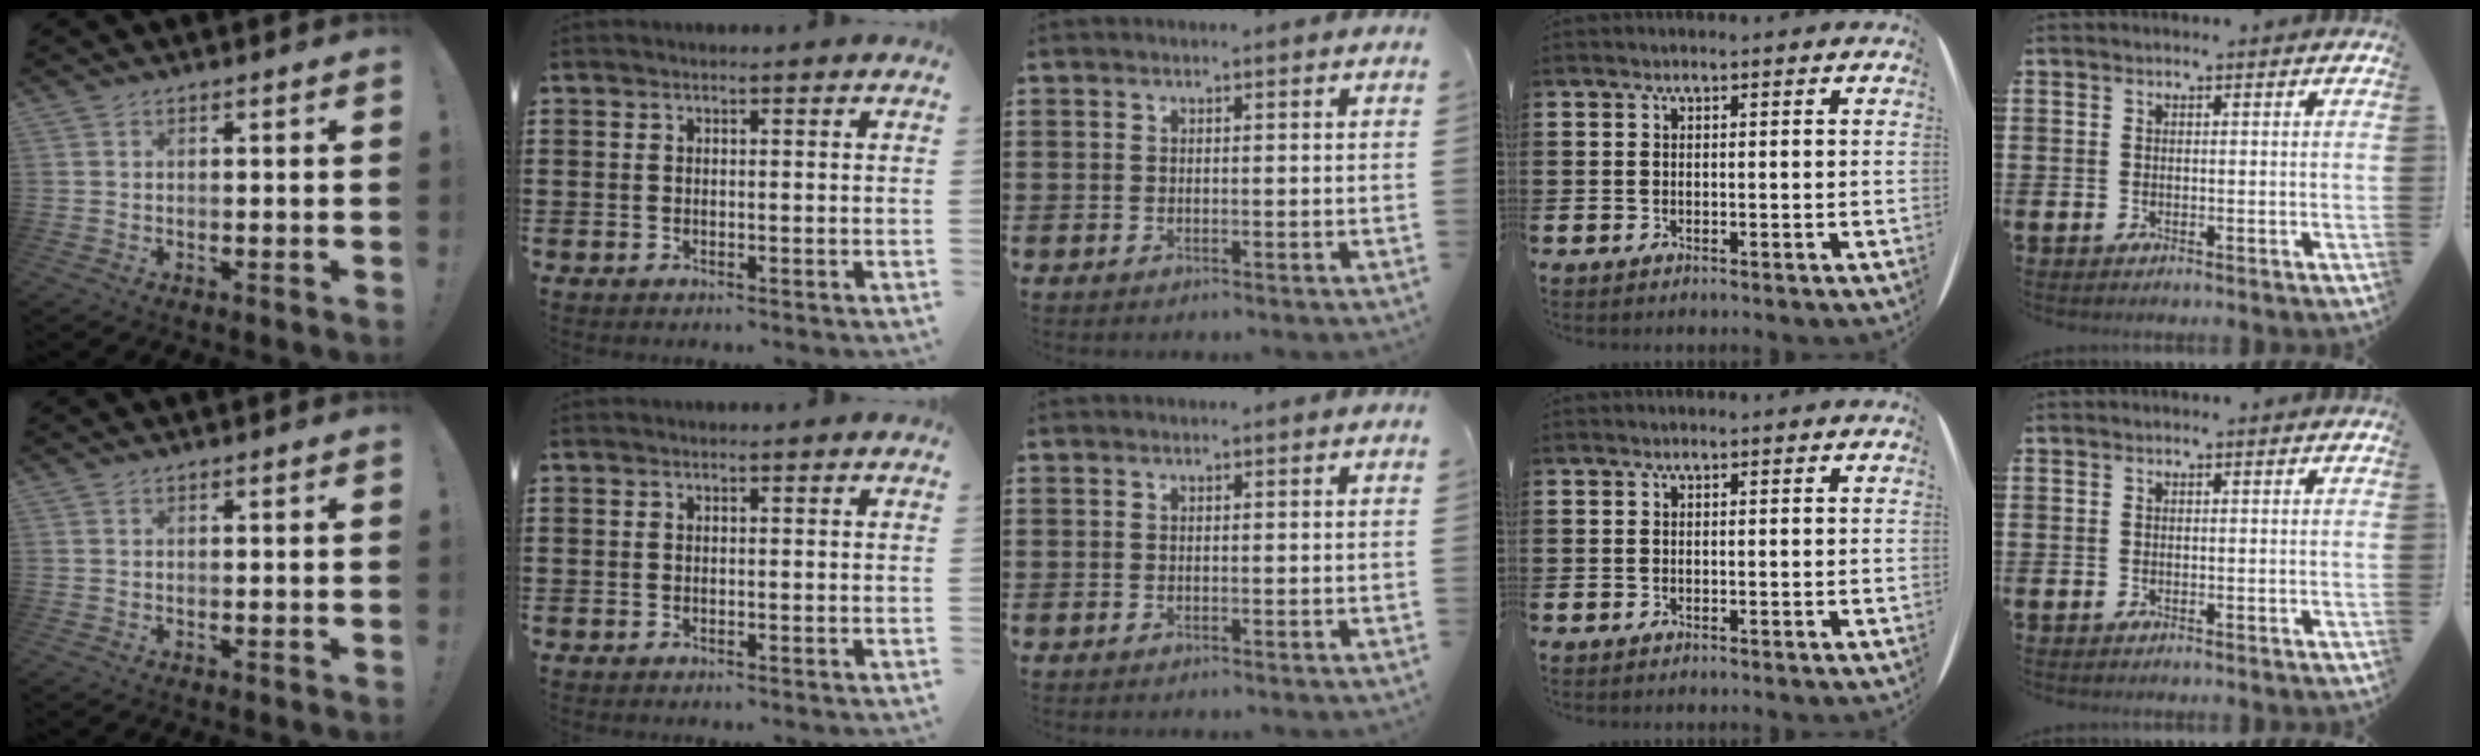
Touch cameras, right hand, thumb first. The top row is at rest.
{}